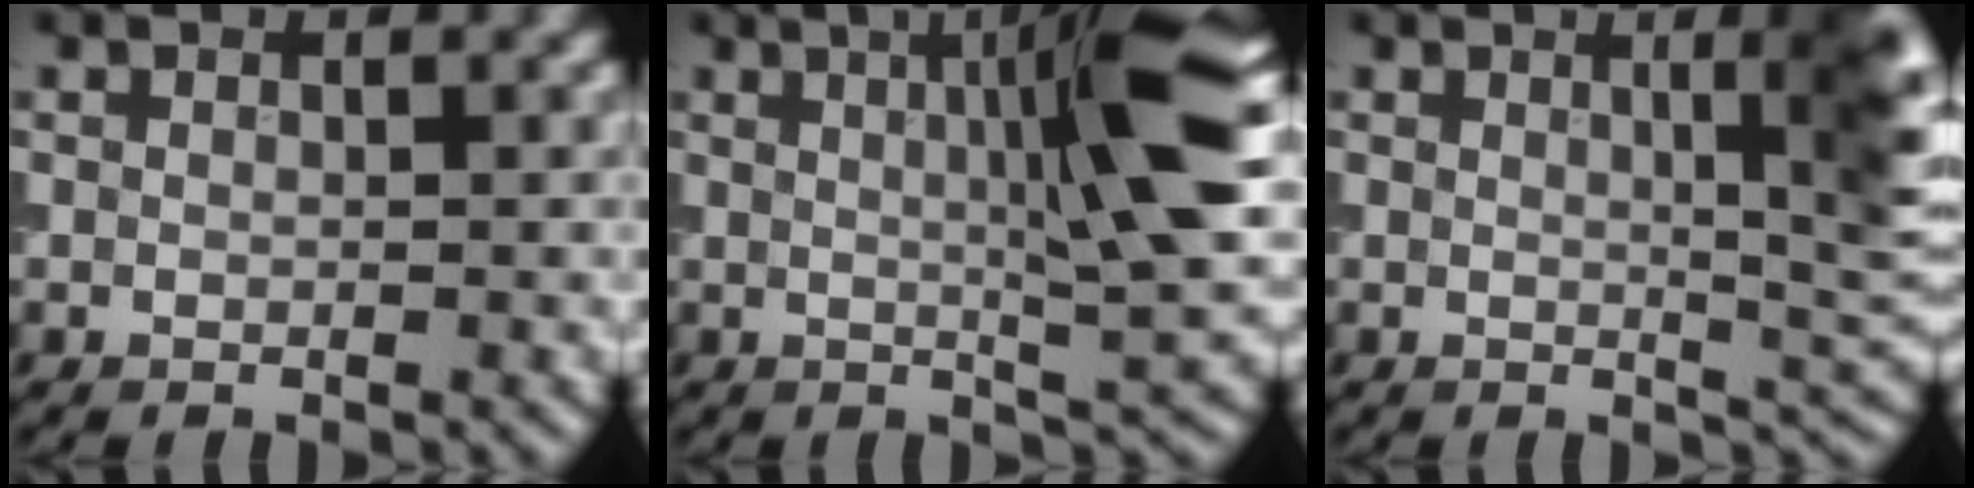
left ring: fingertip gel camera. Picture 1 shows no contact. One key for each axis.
{"total": 10.6, "fx": 2.0, "fy": 1.6, "fz": 10.3, "tx": -0.127, "ty": 0.011, "tz": 0.027}
{"total": 7.7, "fx": 1.8, "fy": 1.9, "fz": 7.2, "tx": -0.072, "ty": 0.004, "tz": 0.028}